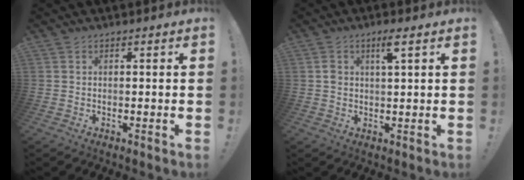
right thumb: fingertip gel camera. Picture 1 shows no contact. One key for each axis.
{"total": 4.5, "fx": 2.0, "fy": 1.4, "fz": 3.8, "tx": -0.066, "ty": -0.001, "tz": 0.032}